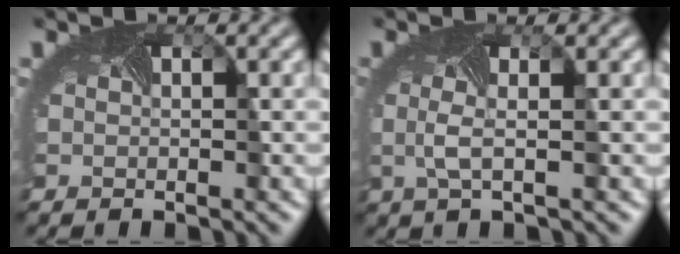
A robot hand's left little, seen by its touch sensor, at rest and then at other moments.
{"total": 1.6, "force": [-0.1, -0.2, 1.6], "torque": [-0.043, 0.001, -0.003]}